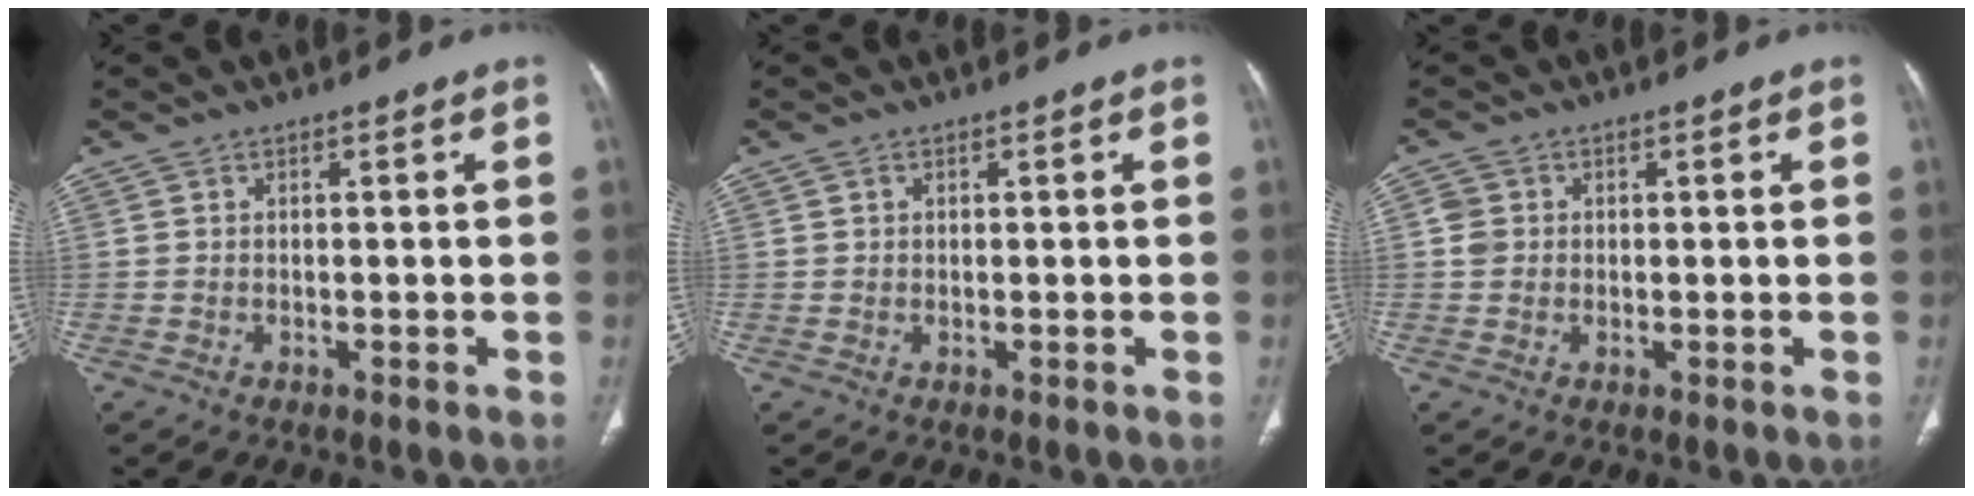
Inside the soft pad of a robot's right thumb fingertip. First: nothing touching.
{"total": 0.7, "force": [0.3, 0.6, 0.2], "torque": [0.000, 0.000, 0.005]}
{"total": 2.5, "force": [0.3, 2.3, 0.9], "torque": [-0.005, 0.002, 0.005]}